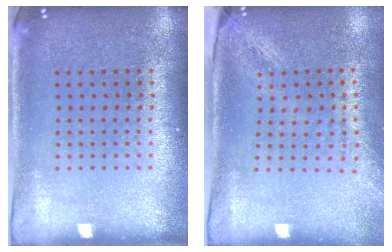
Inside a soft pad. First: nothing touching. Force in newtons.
{"total": 2.0, "press": 1.6, "slide": 1.3}